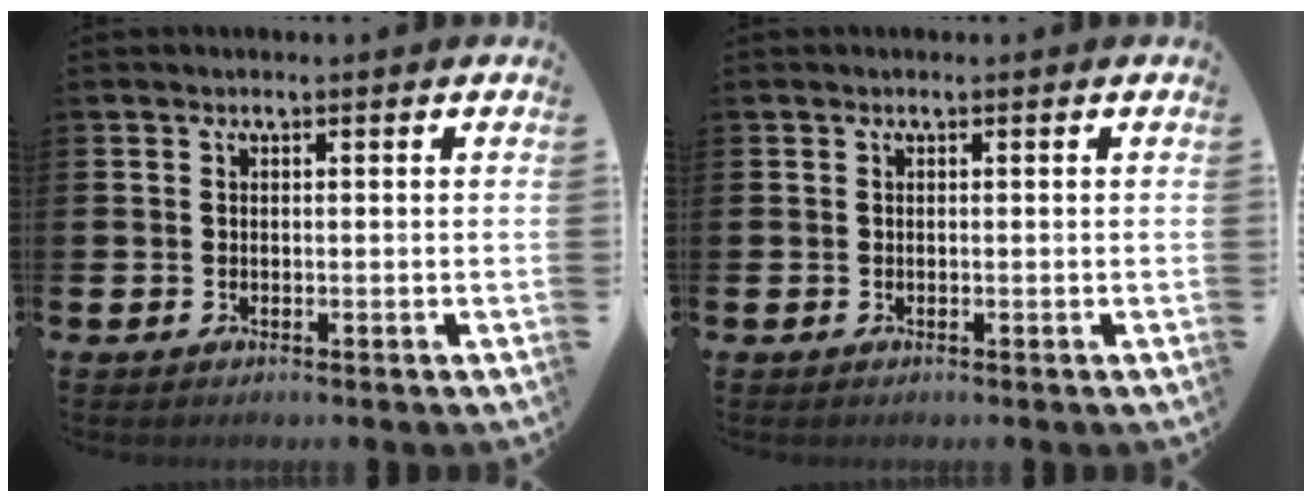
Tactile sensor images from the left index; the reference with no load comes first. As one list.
[{"total": 0.0}]